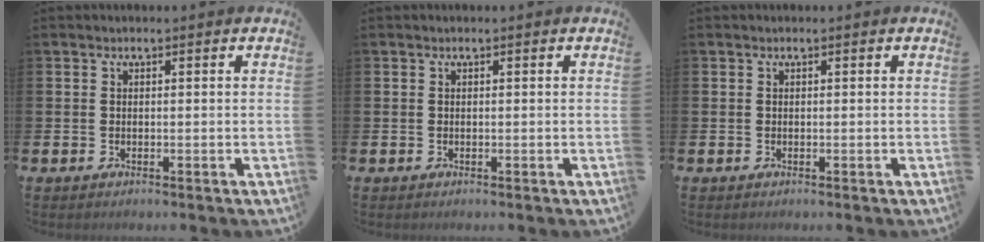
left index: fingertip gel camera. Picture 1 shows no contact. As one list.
[{"total": 0.0}, {"total": 0.0}]